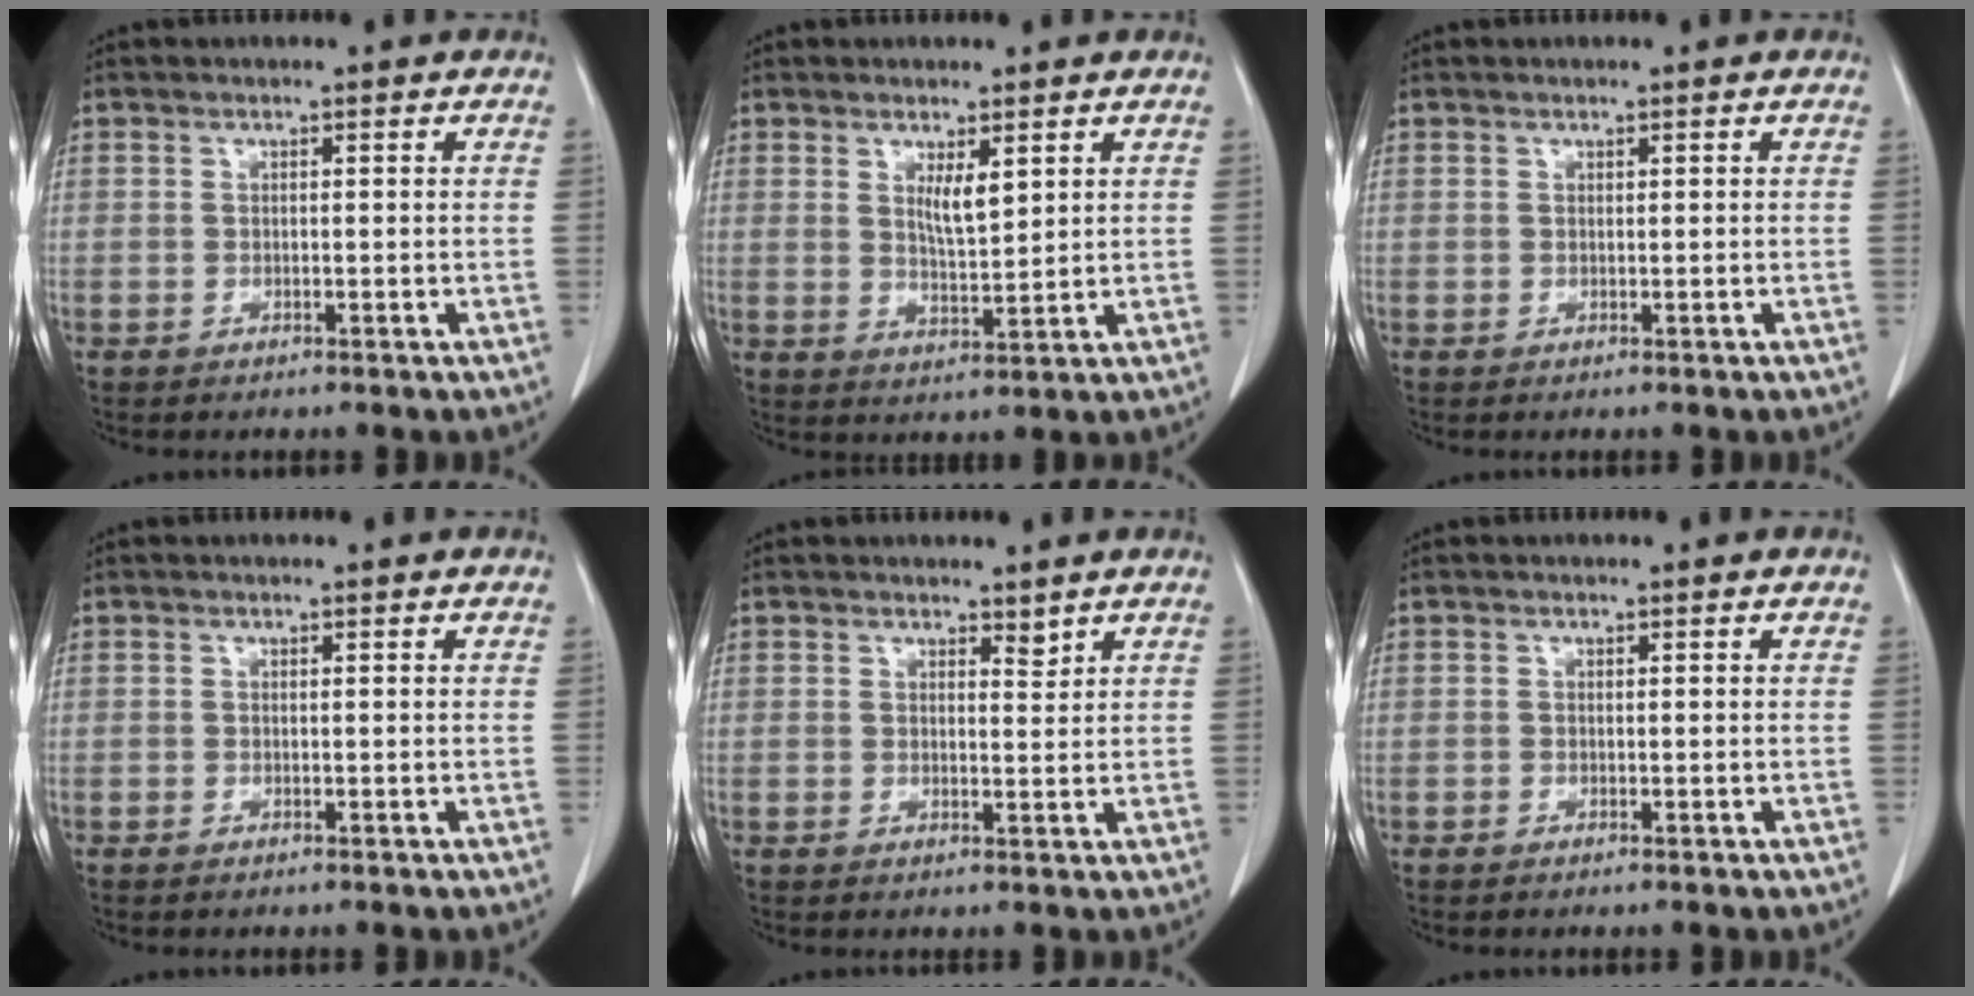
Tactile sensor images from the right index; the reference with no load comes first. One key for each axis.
{"total": 4.2, "fx": 1.8, "fy": 1.0, "fz": 3.6, "tx": -0.066, "ty": -0.008, "tz": 0.037}
{"total": 0.0}
{"total": 0.0}
{"total": 1.3, "fx": 1.1, "fy": 0.5, "fz": 0.6, "tx": -0.007, "ty": -0.007, "tz": 0.016}
{"total": 0.0}